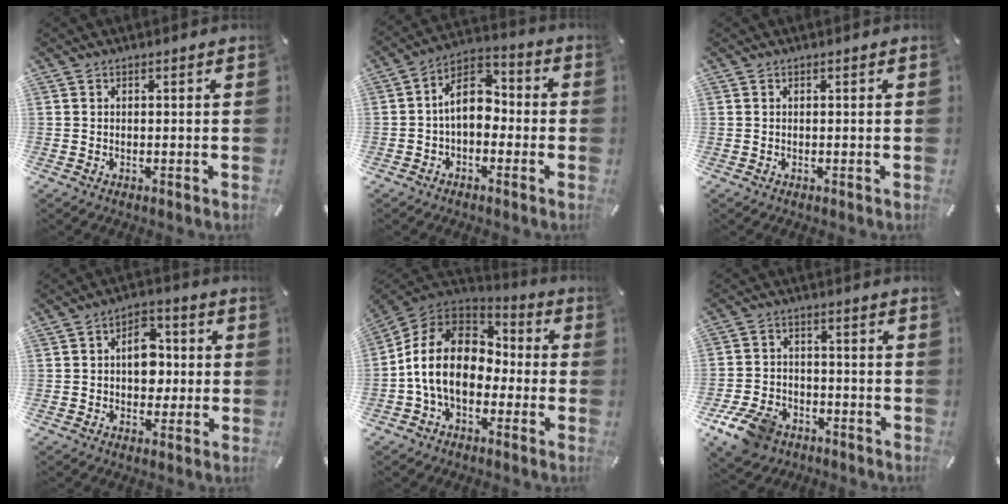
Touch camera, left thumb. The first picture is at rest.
{"total": 9.3, "force": [-0.6, 6.2, 6.8], "torque": [-0.127, 0.009, -0.012]}
{"total": 0.0}
{"total": 8.7, "force": [0.2, 6.5, 5.8], "torque": [-0.074, 0.007, 0.001]}
{"total": 15.0, "force": [-2.6, 11.0, 9.8], "torque": [-0.215, 0.032, -0.050]}
{"total": 10.2, "force": [-6.3, 6.7, 4.4], "torque": [-0.083, 0.037, -0.116]}